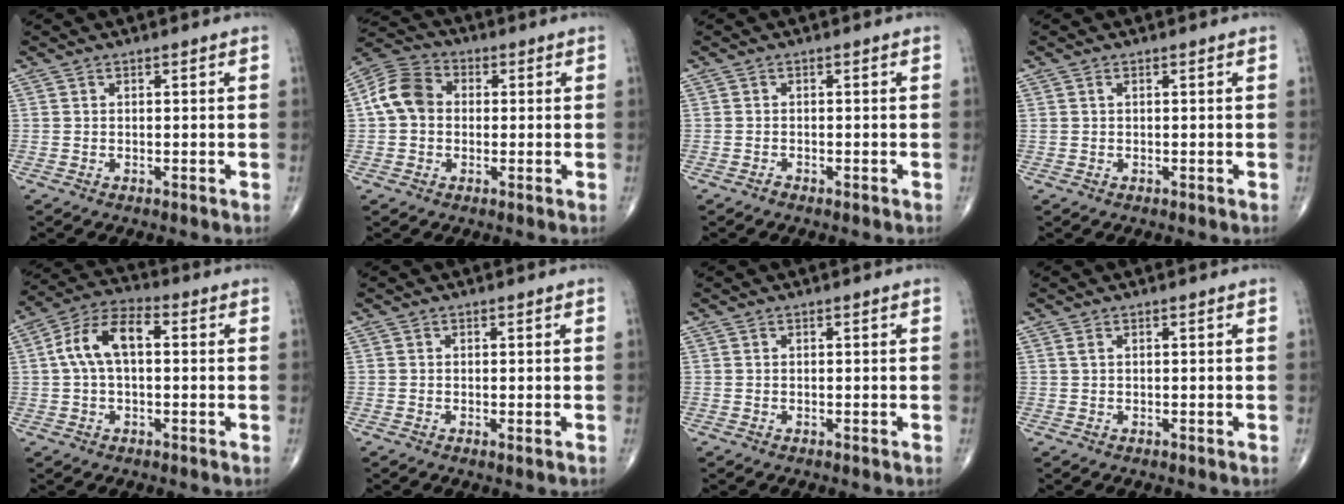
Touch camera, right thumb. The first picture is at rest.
{"total": 8.6, "force": [0.4, 6.8, 5.3], "torque": [-0.095, 0.026, -0.005]}
{"total": 0.5, "force": [-0.5, 0.2, 0.1], "torque": [-0.004, 0.000, -0.011]}
{"total": 0.5, "force": [0.2, 0.3, 0.4], "torque": [-0.010, 0.007, 0.006]}
{"total": 10.0, "force": [1.2, 5.3, 8.4], "torque": [-0.165, 0.034, 0.013]}
{"total": 0.6, "force": [-0.1, 0.1, 0.5], "torque": [-0.013, -0.003, -0.003]}
{"total": 0.0}
{"total": 0.5, "force": [0.2, 0.1, 0.5], "torque": [-0.016, 0.006, 0.005]}